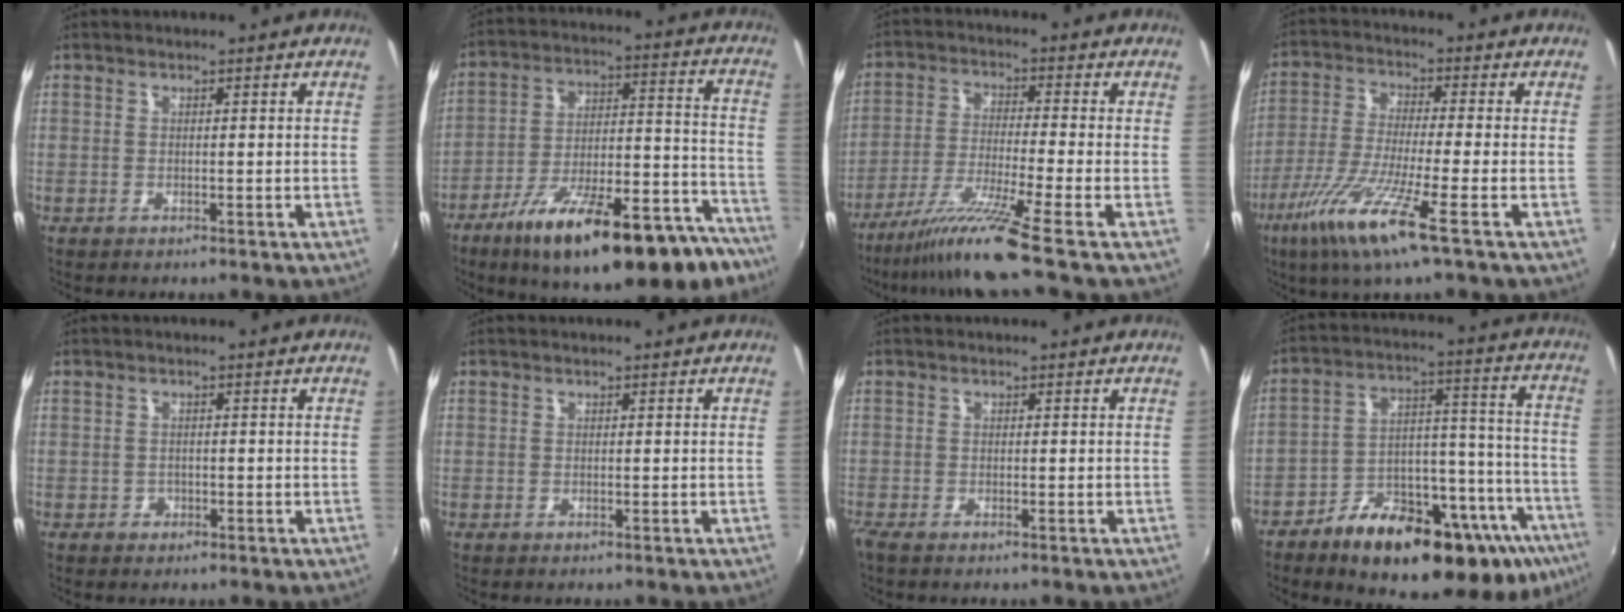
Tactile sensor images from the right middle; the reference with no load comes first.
{"total": 26.8, "force": [-18.6, 8.3, 17.3], "torque": [-0.254, -0.016, -0.266]}
{"total": 9.4, "force": [-7.3, -2.9, 5.1], "torque": [-0.113, -0.014, -0.132]}
{"total": 12.4, "force": [-6.4, 0.3, 10.6], "torque": [-0.232, -0.024, -0.127]}
{"total": 0.6, "force": [-0.3, 0.5, 0.0], "torque": [0.001, -0.003, -0.005]}
{"total": 0.0}
{"total": 1.1, "force": [-0.9, 0.1, 0.6], "torque": [-0.015, -0.005, -0.020]}
{"total": 27.9, "force": [-18.0, 11.2, 18.2], "torque": [-0.242, 0.019, -0.249]}